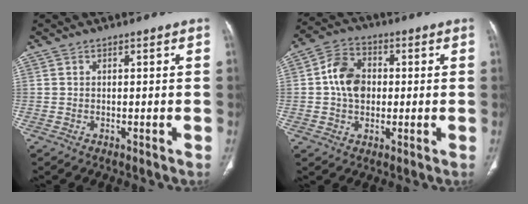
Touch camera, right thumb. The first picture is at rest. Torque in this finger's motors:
{"motor_torque": [0.16, 1.05, 0.80, -0.10, 0.06]}